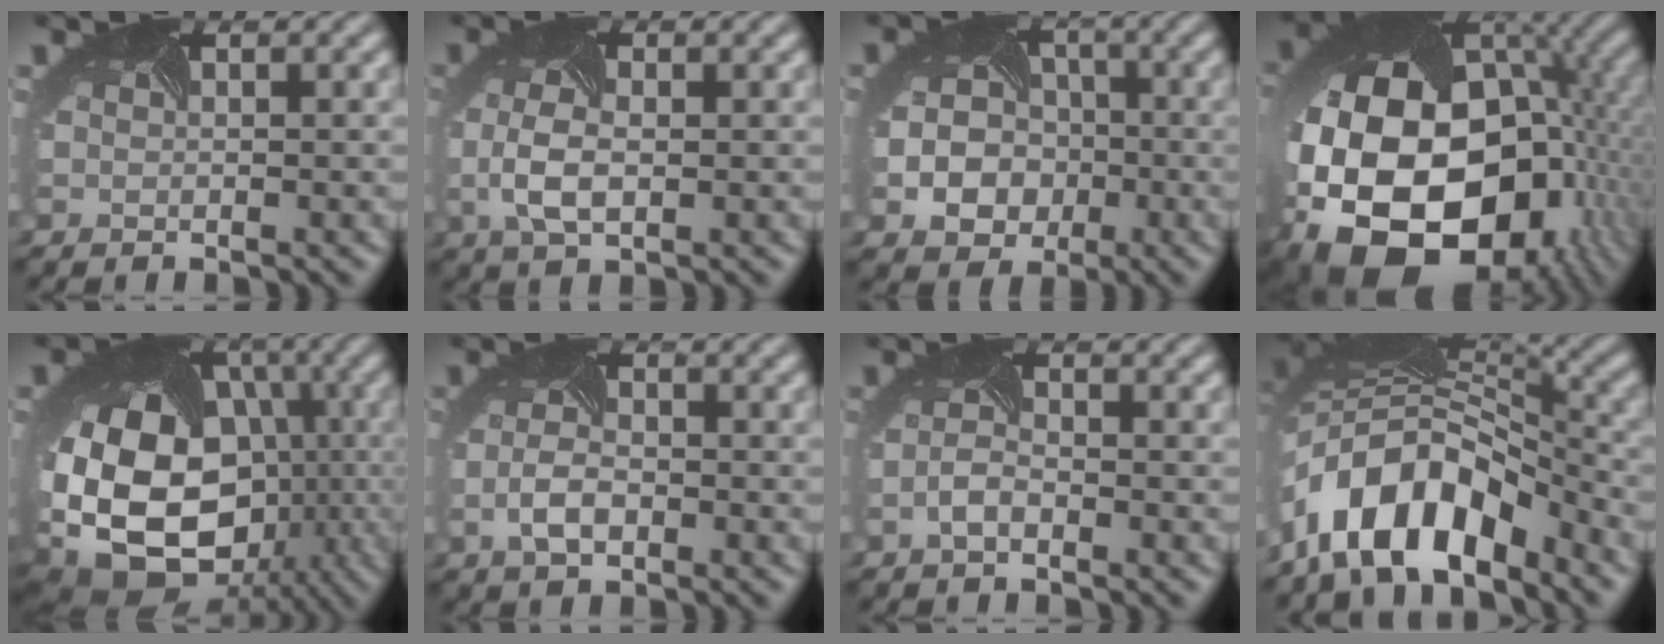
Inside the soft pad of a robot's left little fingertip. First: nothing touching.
{"total": 3.3, "force": [-0.9, 1.7, 2.7], "torque": [-0.074, -0.003, -0.010]}
{"total": 6.4, "force": [-2.1, 5.4, 2.8], "torque": [-0.038, -0.024, -0.029]}
{"total": 21.8, "force": [-4.6, 15.3, 14.9], "torque": [-0.304, -0.056, -0.048]}
{"total": 18.7, "force": [-3.9, 14.1, 11.6], "torque": [-0.239, -0.043, -0.036]}
{"total": 2.6, "force": [-1.4, 1.2, 1.8], "torque": [-0.054, -0.004, -0.019]}
{"total": 1.7, "force": [-1.5, 0.3, 0.8], "torque": [-0.029, -0.001, -0.025]}
{"total": 9.1, "force": [-5.7, 4.0, 5.9], "torque": [-0.111, 0.003, -0.103]}